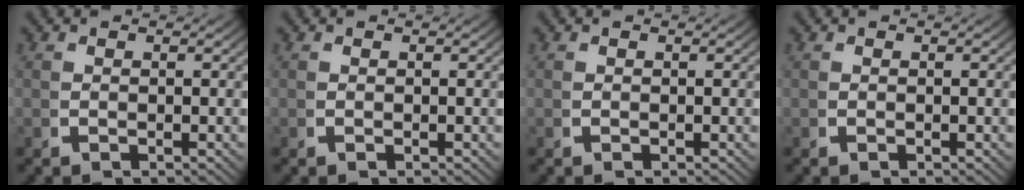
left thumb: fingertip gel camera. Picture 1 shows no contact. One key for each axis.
{"total": 0.0}
{"total": 0.0}
{"total": 0.0}